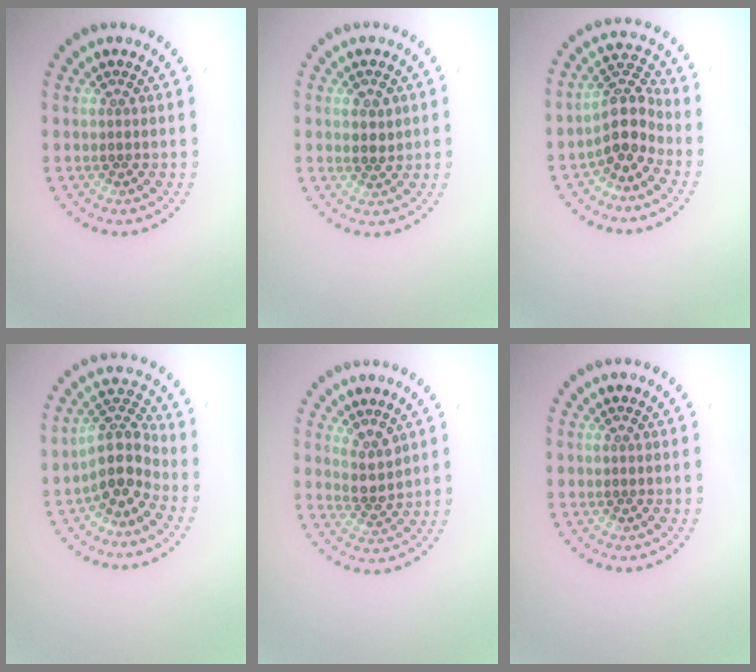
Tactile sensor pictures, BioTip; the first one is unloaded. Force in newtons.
{"total": 1.3, "press": 1.3, "slide": 0.3}
{"total": 3.8, "press": 2.9, "slide": 2.5}
{"total": 4.2, "press": 3.3, "slide": 2.6}
{"total": 2.3, "press": 1.9, "slide": 1.2}
{"total": 0.0}